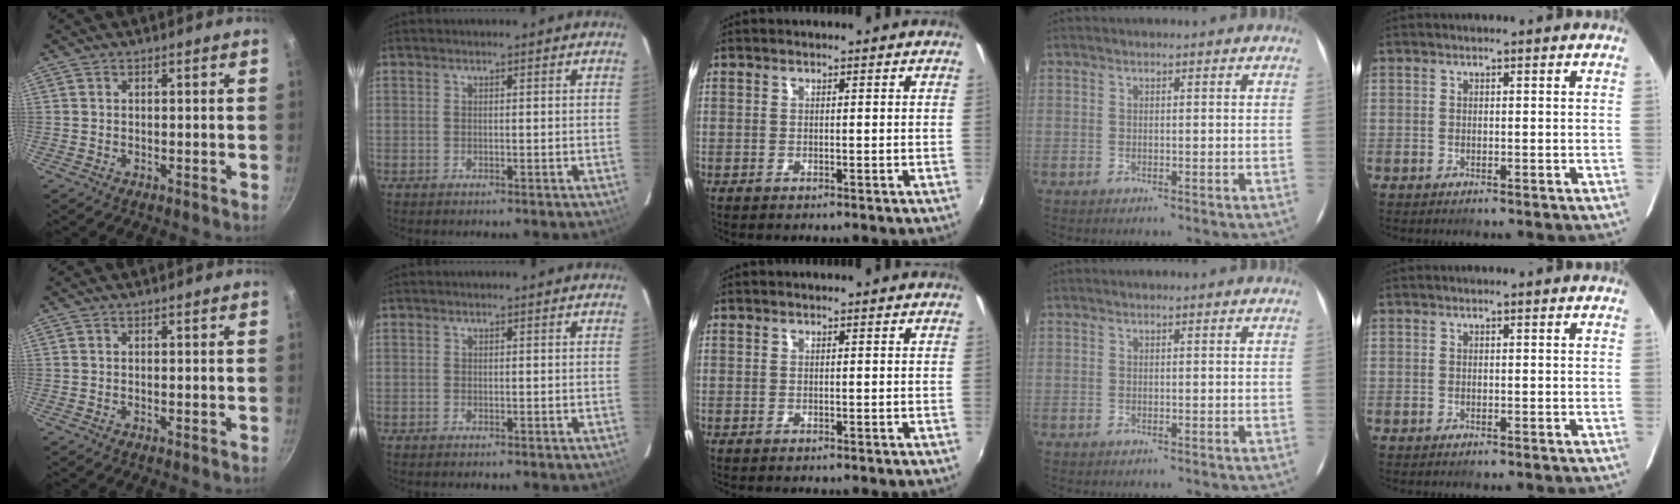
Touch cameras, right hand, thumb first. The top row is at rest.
{}